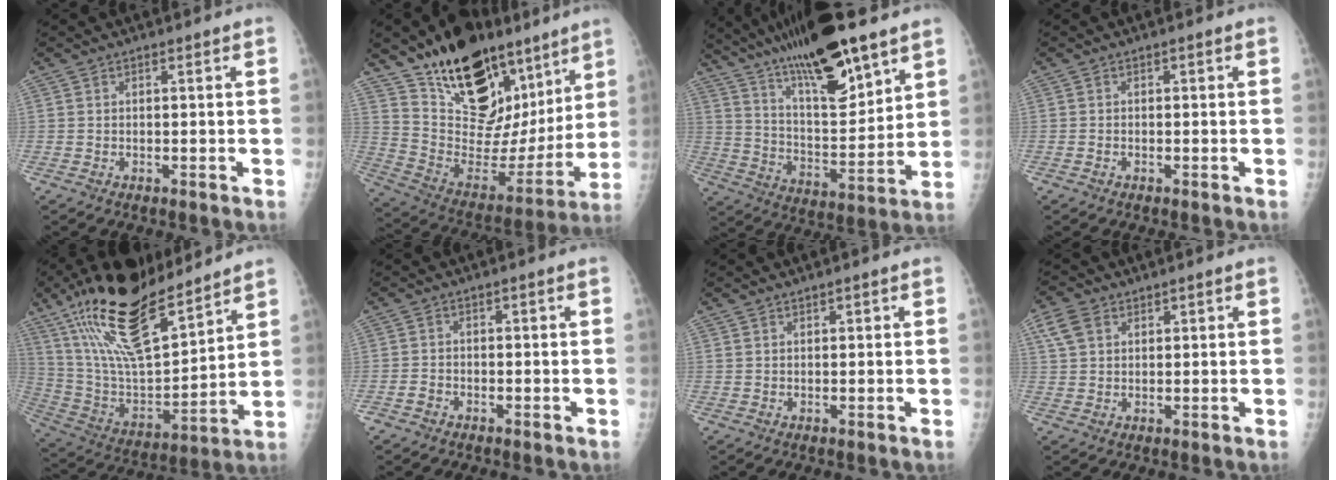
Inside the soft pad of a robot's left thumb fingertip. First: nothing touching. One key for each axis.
{"total": 28.3, "fx": 18.0, "fy": 14.6, "fz": 16.2, "tx": -0.200, "ty": -0.064, "tz": 0.297}
{"total": 22.4, "fx": 14.9, "fy": 5.3, "fz": 15.8, "tx": -0.254, "ty": -0.057, "tz": 0.257}
{"total": 0.7, "fx": -0.4, "fy": 0.6, "fz": 0.2, "tx": 0.002, "ty": 0.003, "tz": -0.011}
{"total": 25.6, "fx": 16.8, "fy": 8.7, "fz": 17.3, "tx": -0.292, "ty": -0.056, "tz": 0.304}
{"total": 2.1, "fx": -1.3, "fy": 1.6, "fz": 0.5, "tx": -0.005, "ty": 0.008, "tz": -0.026}
{"total": 0.8, "fx": 0.4, "fy": 0.6, "fz": 0.2, "tx": 0.005, "ty": 0.000, "tz": 0.005}
{"total": 5.1, "fx": 2.2, "fy": 3.7, "fz": 2.8, "tx": -0.050, "ty": 0.005, "tz": 0.043}